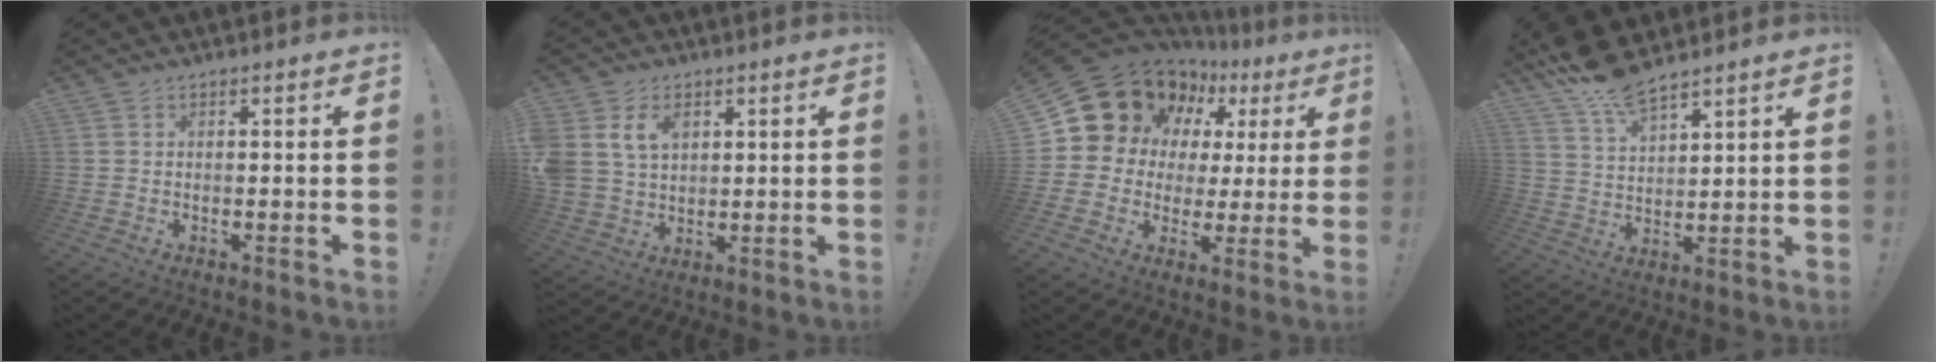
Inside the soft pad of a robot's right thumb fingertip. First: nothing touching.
{"total": 9.8, "force": [4.4, 7.4, 4.7], "torque": [-0.088, -0.015, 0.089]}
{"total": 16.3, "force": [10.6, 10.6, 6.3], "torque": [-0.106, -0.075, 0.216]}
{"total": 9.4, "force": [8.2, 1.9, 4.3], "torque": [-0.085, -0.053, 0.152]}